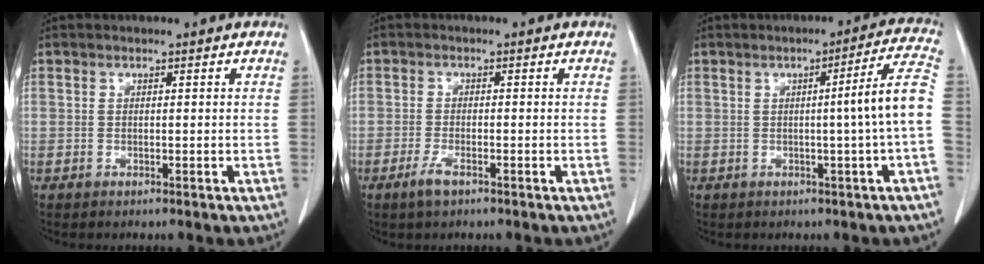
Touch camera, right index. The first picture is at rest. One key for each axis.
{"total": 2.5, "fx": -1.6, "fy": 0.5, "fz": 1.8, "tx": -0.038, "ty": -0.003, "tz": -0.030}
{"total": 7.9, "fx": -0.8, "fy": -1.7, "fz": 7.7, "tx": -0.098, "ty": 0.009, "tz": -0.011}